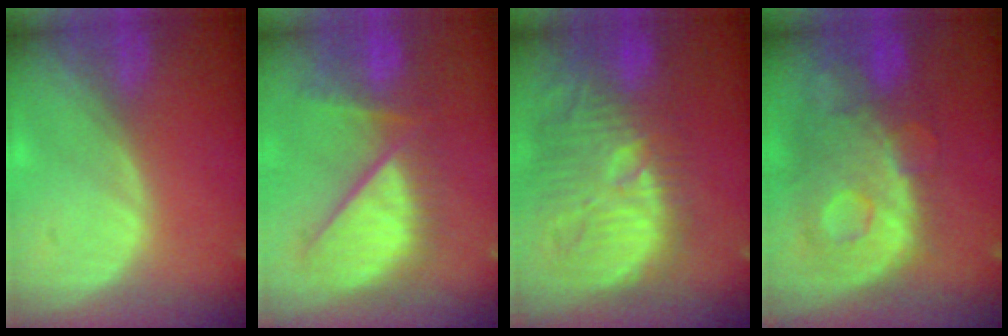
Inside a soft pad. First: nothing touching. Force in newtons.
{"total": 10.1, "press": 9.5, "slide": 3.5}
{"total": 13.5, "press": 12.5, "slide": 5.0}
{"total": 11.1, "press": 9.7, "slide": 5.5}